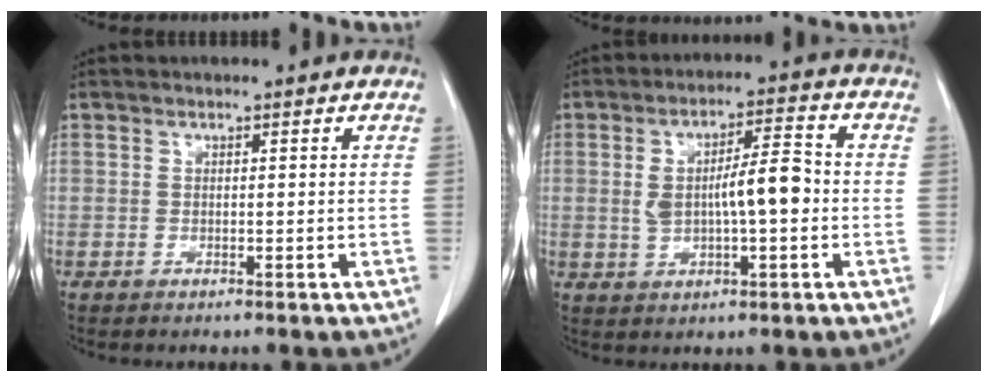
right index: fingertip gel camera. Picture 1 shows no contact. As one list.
[{"total": 8.4, "force": [-0.3, 2.2, 8.1], "torque": [-0.146, 0.019, -0.001]}]